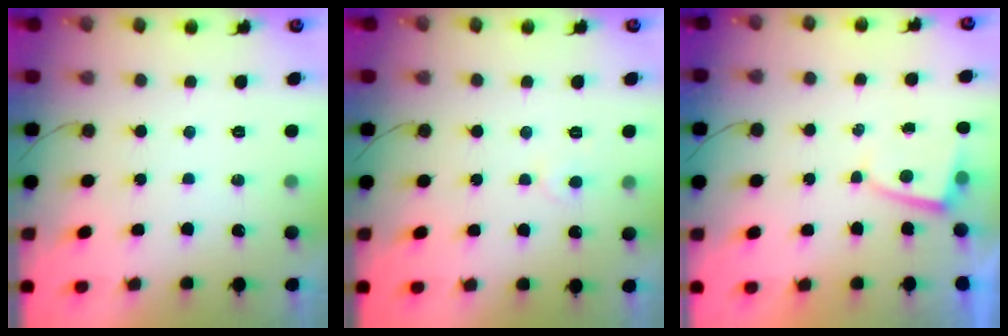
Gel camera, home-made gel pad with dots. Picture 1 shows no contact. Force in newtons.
{"total": 3.7, "press": 3.7, "slide": 0.4}
{"total": 1.2, "press": 1.2, "slide": 0.2}